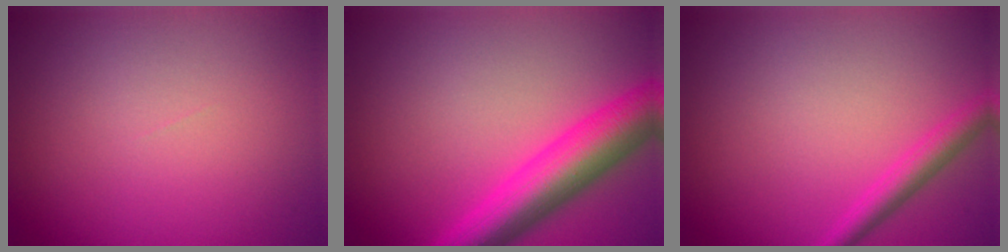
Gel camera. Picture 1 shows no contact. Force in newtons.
{"total": 7.6, "press": 7.6, "slide": 0.3}
{"total": 2.4, "press": 2.4, "slide": 0.2}